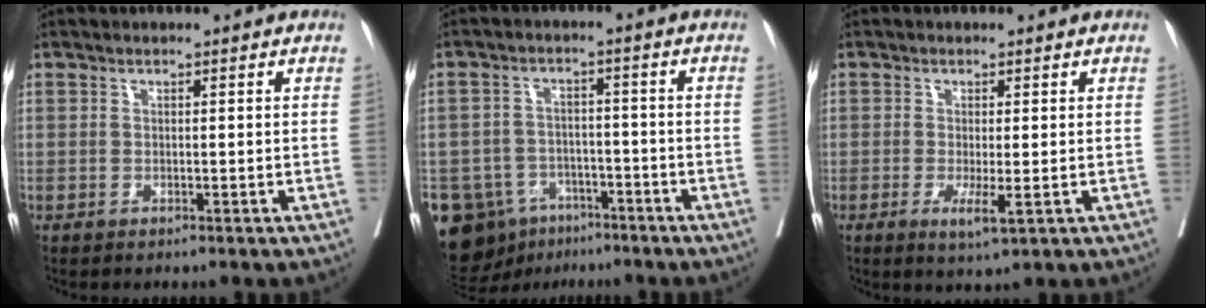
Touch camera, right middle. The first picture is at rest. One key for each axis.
{"total": 14.1, "fx": -8.0, "fy": 10.6, "fz": 4.7, "tx": -0.116, "ty": 0.021, "tz": -0.111}
{"total": 3.4, "fx": -1.0, "fy": 0.4, "fz": 3.2, "tx": -0.051, "ty": -0.009, "tz": -0.012}